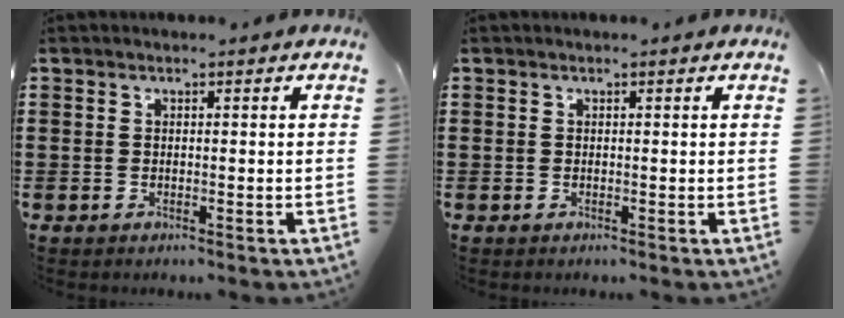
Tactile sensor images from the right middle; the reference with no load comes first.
{"total": 0.0}